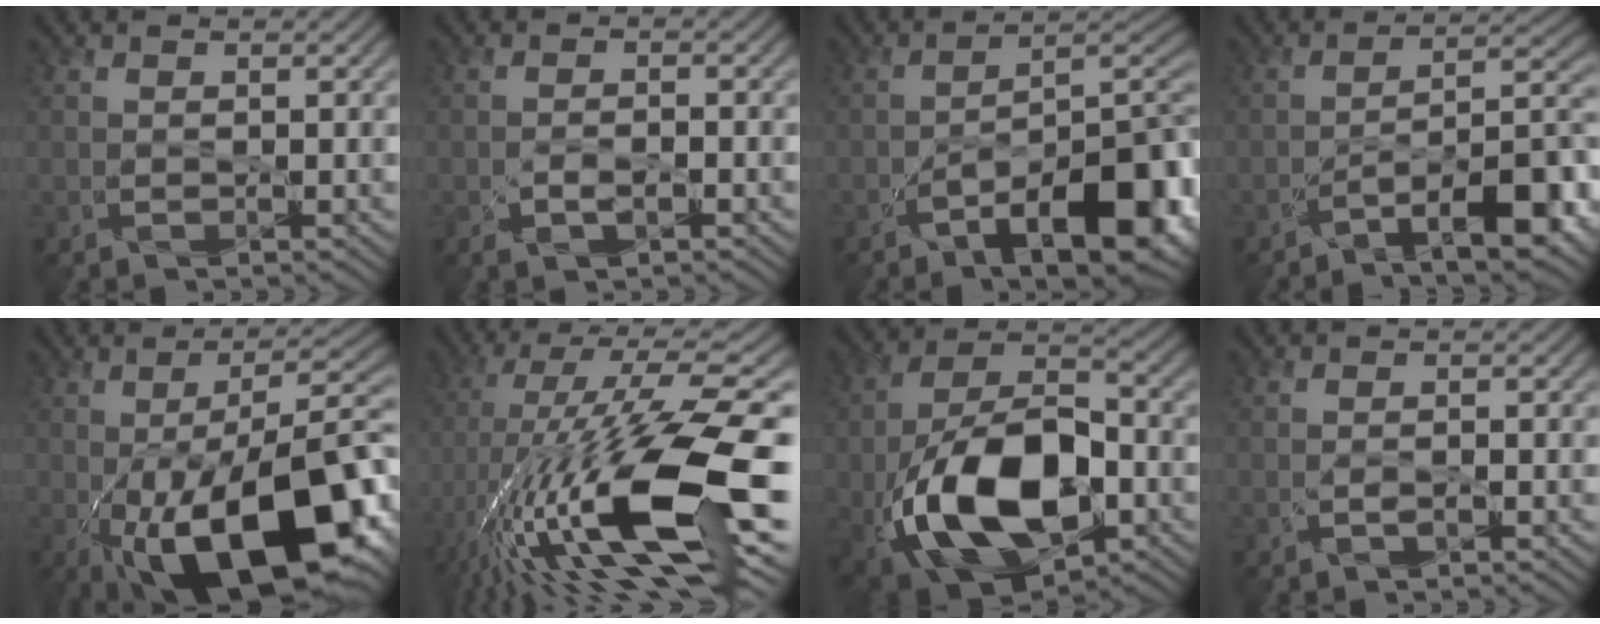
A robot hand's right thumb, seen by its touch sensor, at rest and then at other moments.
{"total": 2.3, "force": [-1.3, 1.0, 1.7], "torque": [-0.035, -0.003, -0.023]}
{"total": 14.8, "force": [-7.4, 5.8, 11.4], "torque": [-0.139, -0.011, -0.113]}
{"total": 12.1, "force": [-8.0, 3.0, 8.6], "torque": [-0.119, 0.009, -0.132]}
{"total": 20.1, "force": [-7.0, 7.8, 17.1], "torque": [-0.240, -0.018, -0.105]}
{"total": 17.6, "force": [-3.5, 5.4, 16.4], "torque": [-0.308, 0.018, -0.070]}
{"total": 17.8, "force": [-5.9, 10.1, 13.4], "torque": [-0.255, -0.021, -0.109]}
{"total": 1.2, "force": [-0.8, 0.5, 0.9], "torque": [-0.018, 0.001, -0.014]}